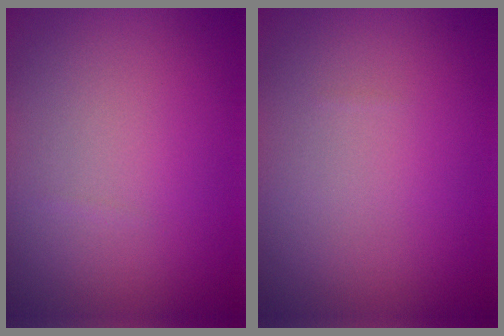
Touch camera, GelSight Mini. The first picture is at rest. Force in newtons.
{"total": 0.0}